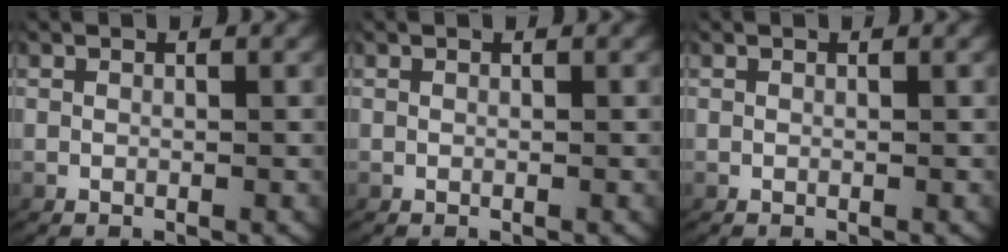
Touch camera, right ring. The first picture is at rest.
{"total": 0.0}
{"total": 0.0}